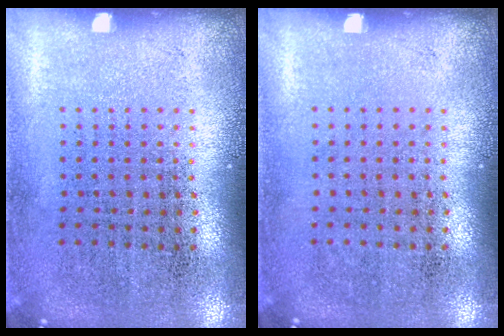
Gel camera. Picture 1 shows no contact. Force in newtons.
{"total": 0.0}